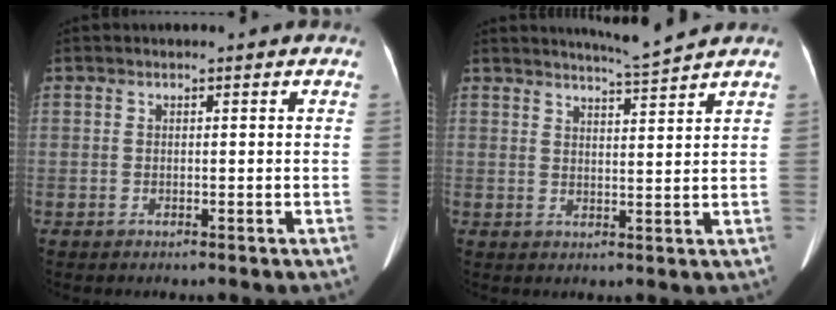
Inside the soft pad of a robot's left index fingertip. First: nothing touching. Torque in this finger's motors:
{"motor_torque": [0.00, -0.33, -0.04, 0.02]}